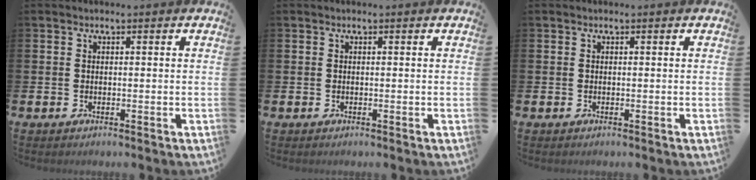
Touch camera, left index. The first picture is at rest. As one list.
[{"total": 0.0}, {"total": 0.0}]